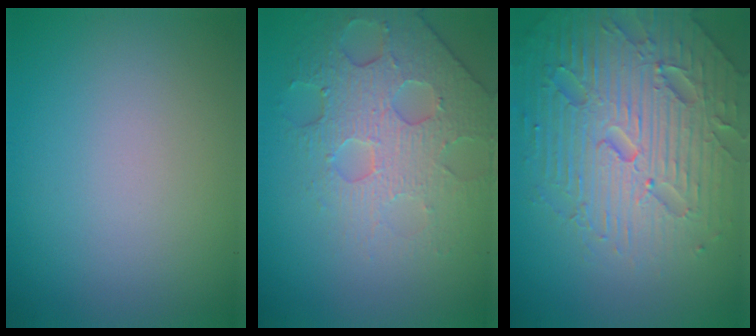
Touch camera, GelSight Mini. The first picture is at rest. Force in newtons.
{"total": 4.4, "press": 4.2, "slide": 1.4}
{"total": 7.4, "press": 7.3, "slide": 1.6}